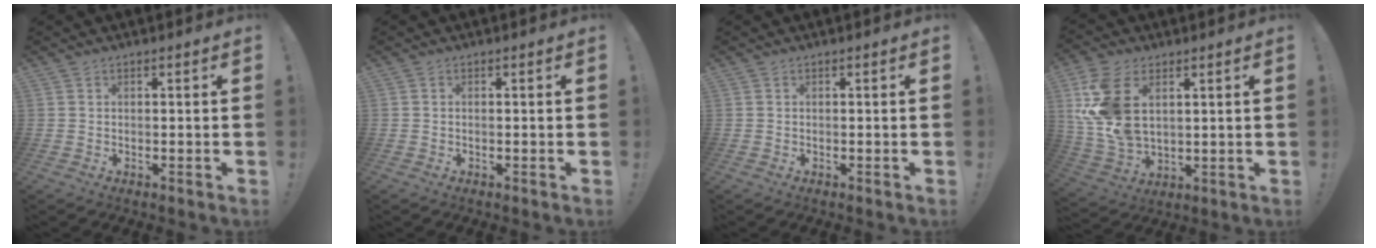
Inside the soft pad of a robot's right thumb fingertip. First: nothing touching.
{"total": 0.0}
{"total": 0.0}
{"total": 14.6, "force": [4.8, 9.0, 10.4], "torque": [-0.203, -0.024, 0.093]}